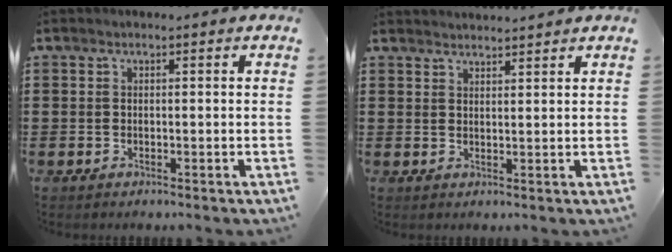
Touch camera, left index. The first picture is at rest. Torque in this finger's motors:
{"motor_torque": [-1.03, 1.11, 0.01, 0.01]}